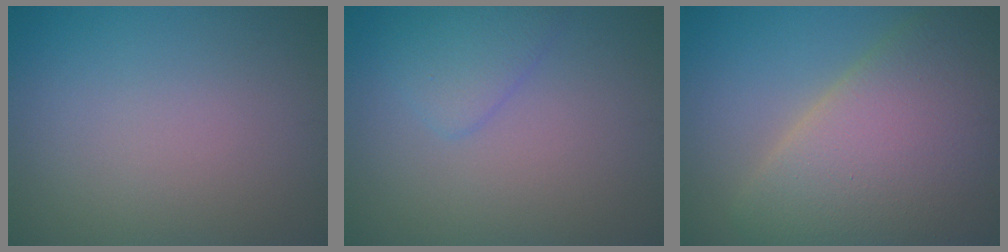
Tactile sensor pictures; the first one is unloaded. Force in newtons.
{"total": 2.3, "press": 2.3, "slide": 0.2}
{"total": 11.2, "press": 11.2, "slide": 0.9}